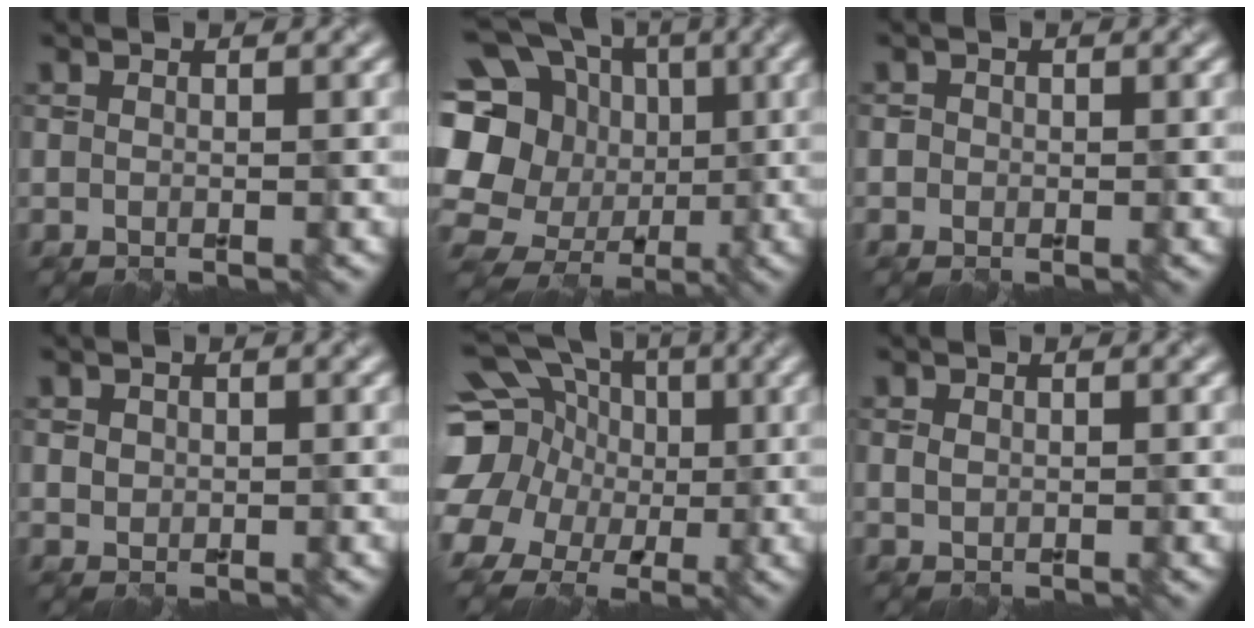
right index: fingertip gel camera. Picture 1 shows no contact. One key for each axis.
{"total": 19.3, "fx": -1.6, "fy": 17.3, "fz": 8.6, "tx": -0.176, "ty": 0.021, "tz": -0.052}
{"total": 0.8, "fx": 0.1, "fy": 0.8, "fz": 0.1, "tx": 0.005, "ty": -0.003, "tz": -0.001}
{"total": 0.9, "fx": 0.3, "fy": 0.9, "fz": 0.2, "tx": -0.001, "ty": -0.003, "tz": 0.008}
{"total": 16.2, "fx": 2.4, "fy": 14.6, "fz": 6.6, "tx": -0.183, "ty": 0.023, "tz": 0.008}
{"total": 0.7, "fx": 0.2, "fy": 0.6, "fz": 0.4, "tx": -0.008, "ty": -0.001, "tz": 0.004}